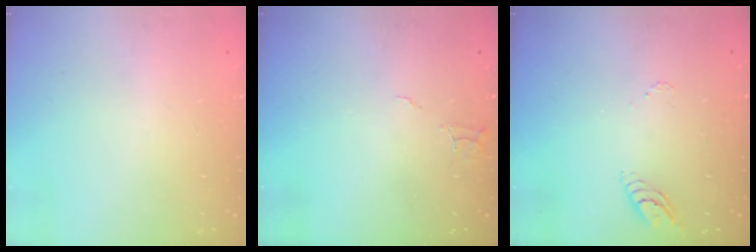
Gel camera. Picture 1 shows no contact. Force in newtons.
{"total": 3.7, "press": 3.7, "slide": 0.4}
{"total": 4.2, "press": 4.1, "slide": 0.3}